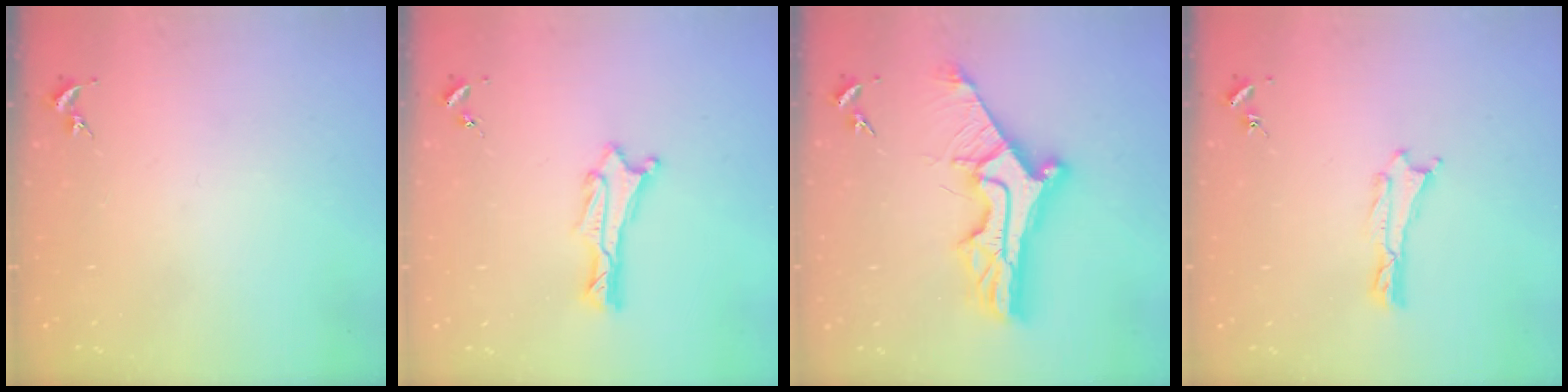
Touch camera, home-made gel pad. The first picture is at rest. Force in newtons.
{"total": 0.9, "press": 0.8, "slide": 0.1}
{"total": 12.7, "press": 12.6, "slide": 1.1}
{"total": 0.0}